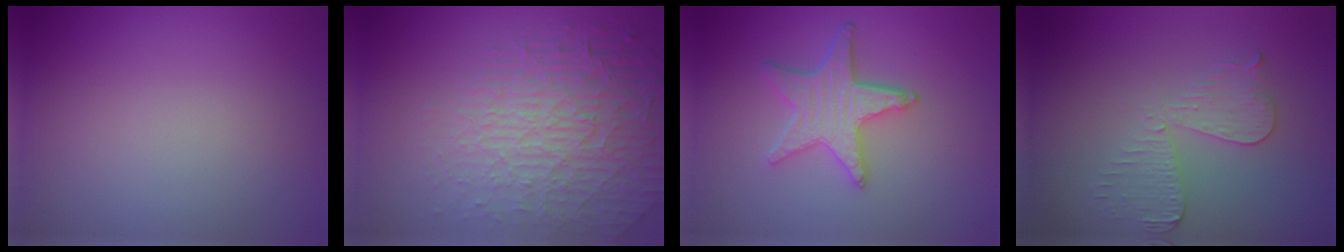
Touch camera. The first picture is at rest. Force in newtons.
{"total": 8.0, "press": 5.6, "slide": 5.7}
{"total": 4.4, "press": 3.7, "slide": 2.3}
{"total": 3.2, "press": 2.9, "slide": 1.3}